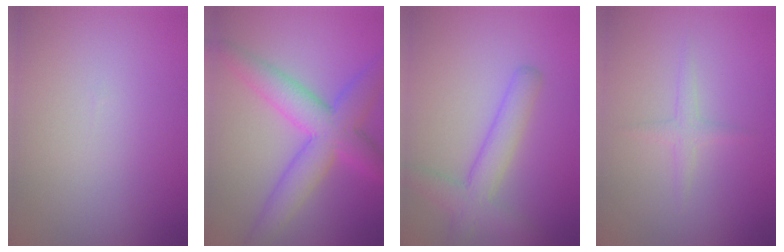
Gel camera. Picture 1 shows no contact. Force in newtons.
{"total": 6.9, "press": 6.9, "slide": 0.1}
{"total": 3.8, "press": 3.8, "slide": 0.2}
{"total": 1.3, "press": 1.3, "slide": 0.1}